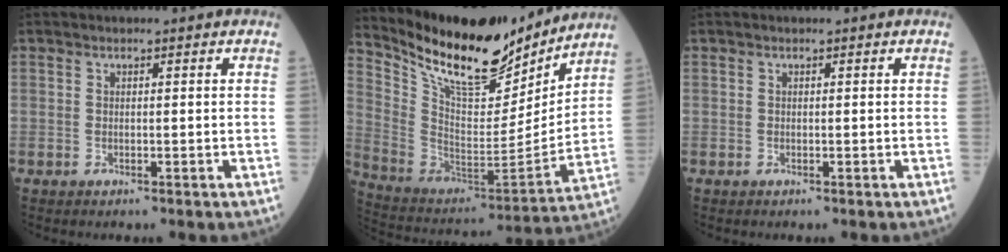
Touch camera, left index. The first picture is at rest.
{"total": 19.3, "force": [16.6, 5.1, 8.3], "torque": [-0.159, -0.031, 0.287]}
{"total": 0.0}